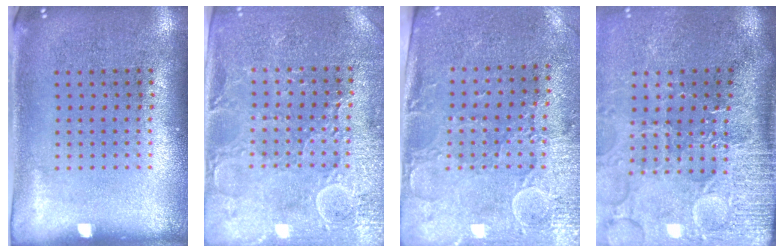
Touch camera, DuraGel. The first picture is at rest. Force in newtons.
{"total": 3.3, "press": 3.2, "slide": 0.6}
{"total": 2.9, "press": 2.6, "slide": 1.3}
{"total": 4.5, "press": 3.8, "slide": 2.6}